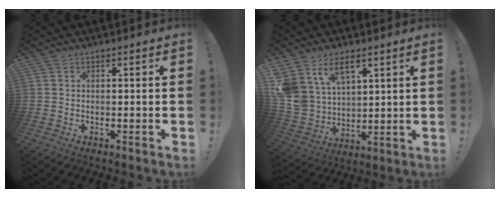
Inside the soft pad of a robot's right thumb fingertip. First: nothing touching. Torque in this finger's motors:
{"motor_torque": [0.82, 0.95, 1.14, 0.64, 0.26]}